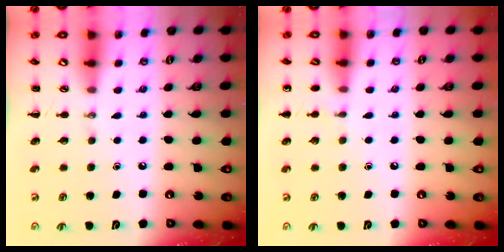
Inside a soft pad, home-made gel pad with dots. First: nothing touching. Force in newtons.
{"total": 4.8, "press": 4.6, "slide": 1.6}